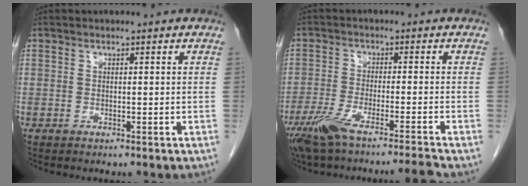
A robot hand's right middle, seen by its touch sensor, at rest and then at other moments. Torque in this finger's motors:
{"motor_torque": [-0.07, -0.34, 0.10, 0.04]}